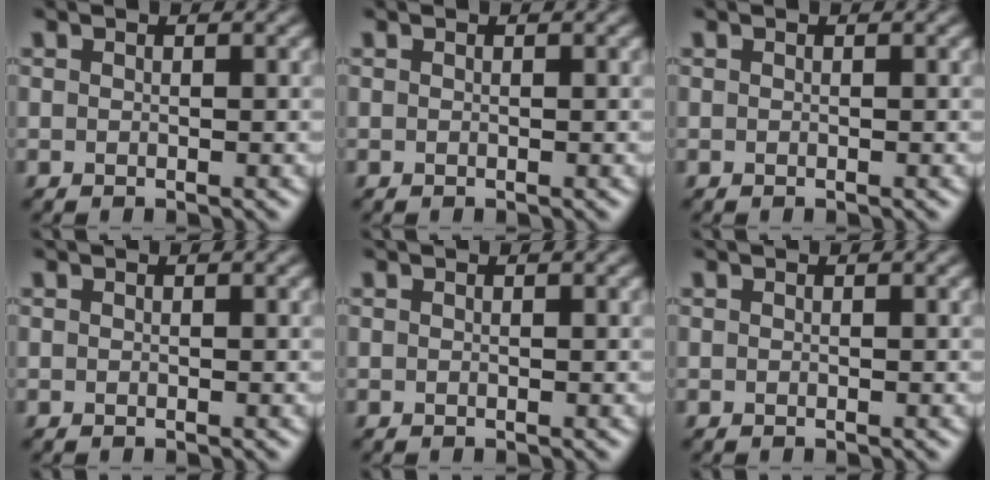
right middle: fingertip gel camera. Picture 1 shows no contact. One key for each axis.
{"total": 0.0}
{"total": 0.0}
{"total": 0.0}
{"total": 0.0}
{"total": 0.0}